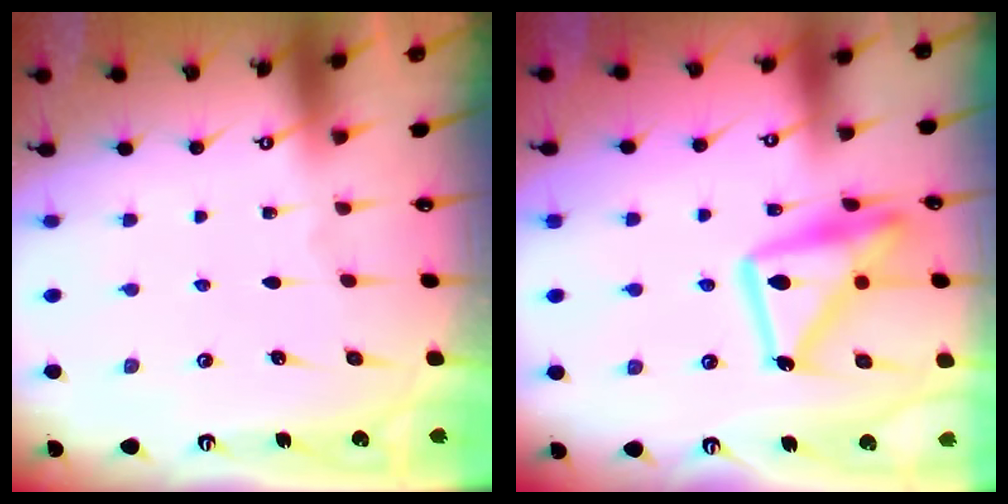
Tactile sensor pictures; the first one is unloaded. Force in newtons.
{"total": 16.6, "press": 16.5, "slide": 1.2}